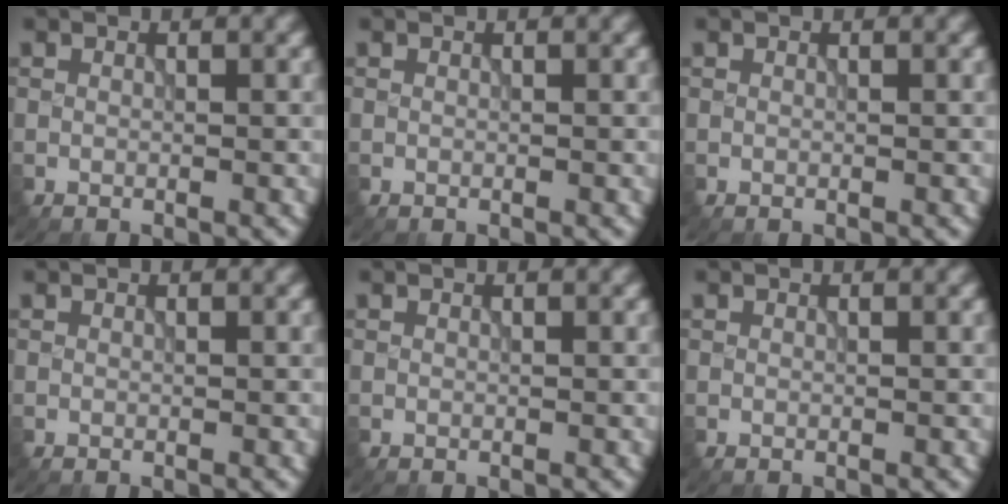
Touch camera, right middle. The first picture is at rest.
{"total": 0.0}
{"total": 0.0}
{"total": 0.0}
{"total": 0.0}
{"total": 0.0}